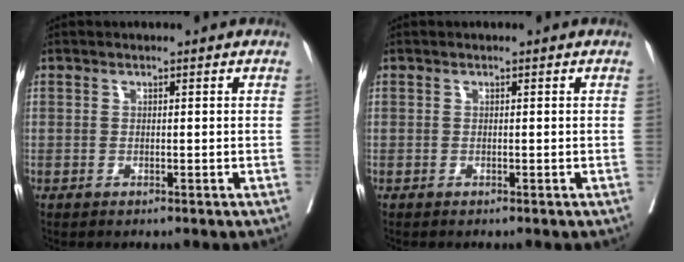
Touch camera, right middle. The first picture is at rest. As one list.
[{"total": 0.0}]